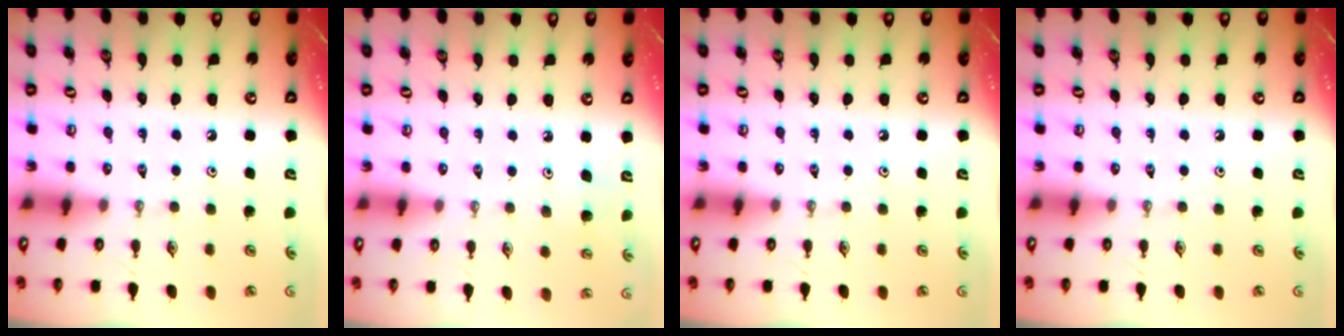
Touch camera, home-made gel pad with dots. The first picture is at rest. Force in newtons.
{"total": 3.9, "press": 3.9, "slide": 0.4}
{"total": 0.0}
{"total": 0.0}